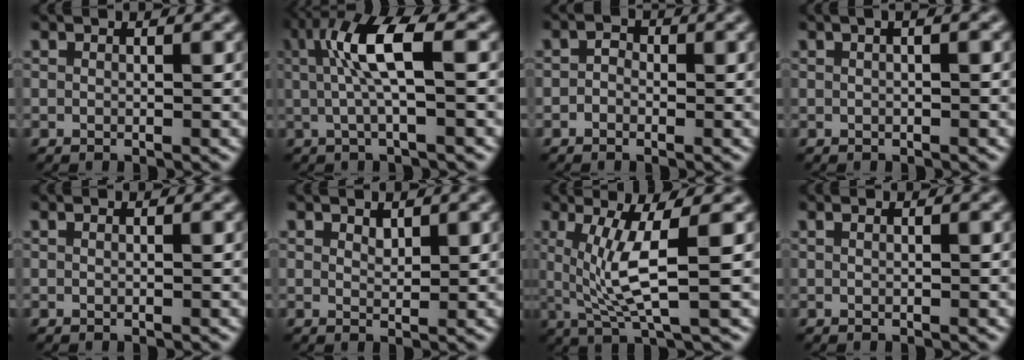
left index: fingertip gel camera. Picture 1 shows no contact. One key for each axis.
{"total": 5.4, "fx": 0.7, "fy": 1.1, "fz": 5.2, "tx": -0.107, "ty": 0.006, "tz": 0.012}
{"total": 1.2, "fx": -0.7, "fy": 0.8, "fz": 0.4, "tx": -0.010, "ty": -0.003, "tz": -0.017}
{"total": 2.4, "fx": 0.8, "fy": 1.1, "fz": 2.0, "tx": -0.014, "ty": 0.002, "tz": -0.008}
{"total": 0.5, "fx": 0.2, "fy": 0.2, "fz": 0.4, "tx": -0.007, "ty": -0.004, "tz": -0.004}
{"total": 0.9, "fx": 0.7, "fy": 0.3, "fz": 0.4, "tx": -0.014, "ty": -0.005, "tz": 0.015}
{"total": 5.7, "fx": 0.5, "fy": 1.1, "fz": 5.6, "tx": -0.112, "ty": -0.006, "tz": 0.014}
{"total": 1.1, "fx": 0.5, "fy": 0.6, "fz": 0.8, "tx": -0.006, "ty": -0.008, "tz": -0.004}